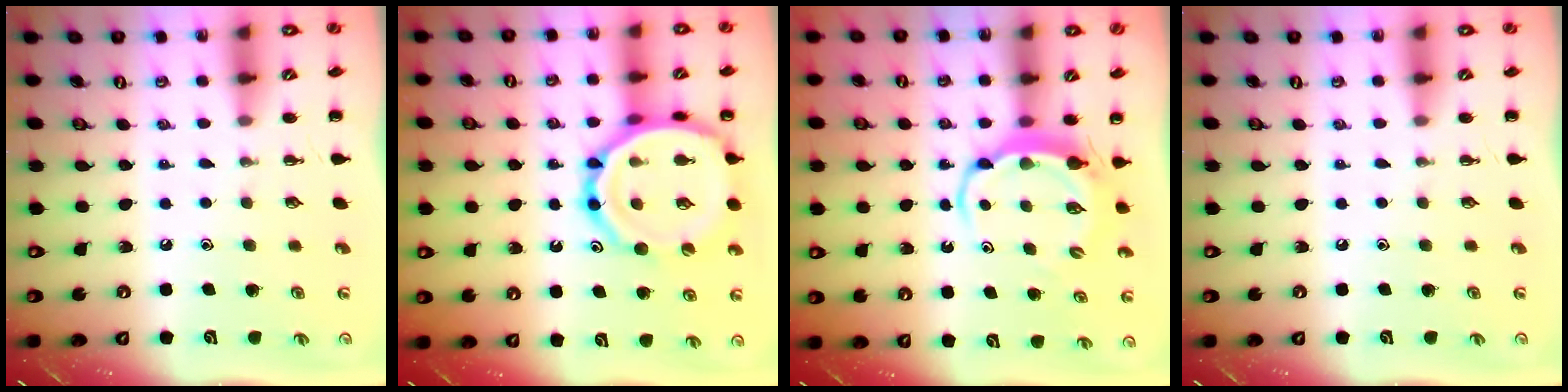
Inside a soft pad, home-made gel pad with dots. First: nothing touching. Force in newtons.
{"total": 19.1, "press": 18.9, "slide": 2.8}
{"total": 5.5, "press": 5.5, "slide": 0.5}
{"total": 0.0}